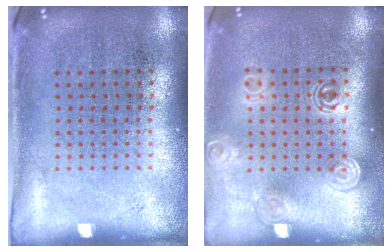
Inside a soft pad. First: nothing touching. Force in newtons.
{"total": 1.6, "press": 1.2, "slide": 1.0}